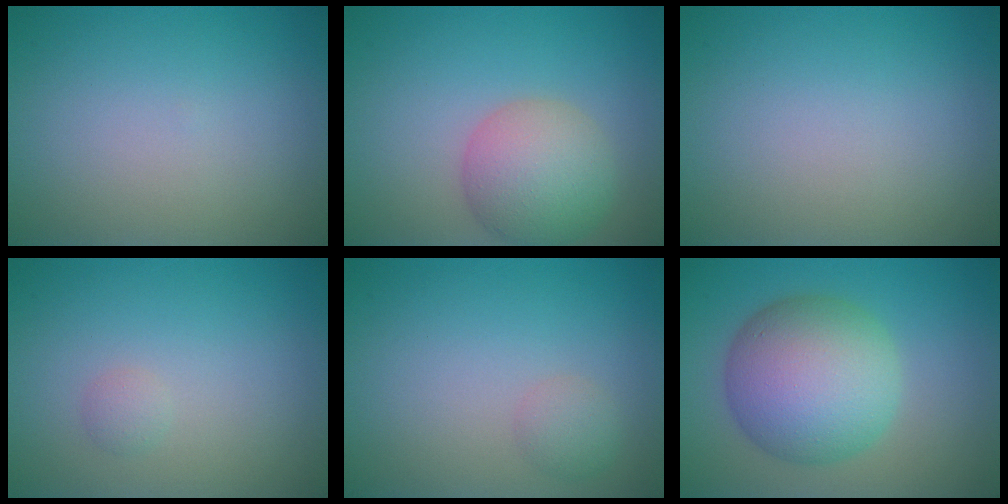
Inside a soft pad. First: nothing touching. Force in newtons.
{"total": 5.6, "press": 5.5, "slide": 0.4}
{"total": 0.0}
{"total": 0.7, "press": 0.7, "slide": 0.0}
{"total": 1.4, "press": 1.4, "slide": 0.0}
{"total": 9.2, "press": 9.2, "slide": 0.2}